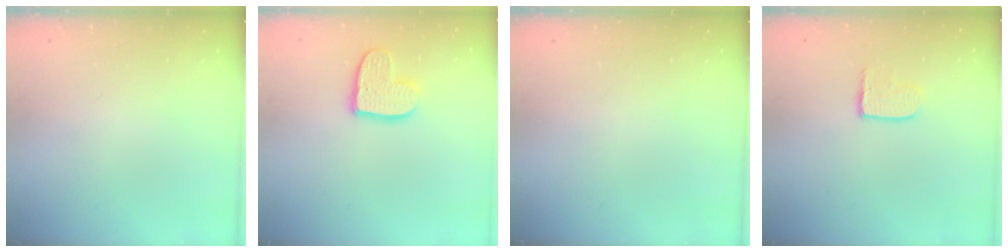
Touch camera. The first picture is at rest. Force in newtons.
{"total": 12.1, "press": 12.0, "slide": 0.9}
{"total": 0.0}
{"total": 5.5, "press": 5.5, "slide": 0.4}